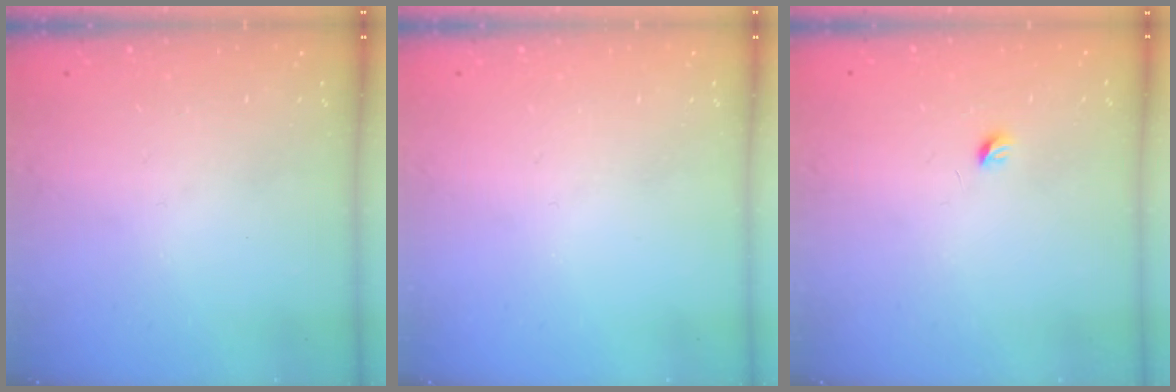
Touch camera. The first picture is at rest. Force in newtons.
{"total": 0.0}
{"total": 3.2, "press": 3.1, "slide": 0.5}